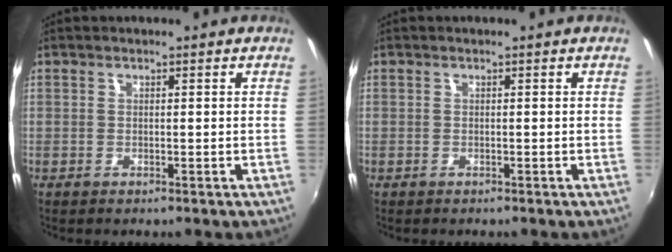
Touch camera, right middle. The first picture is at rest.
{"total": 0.0}